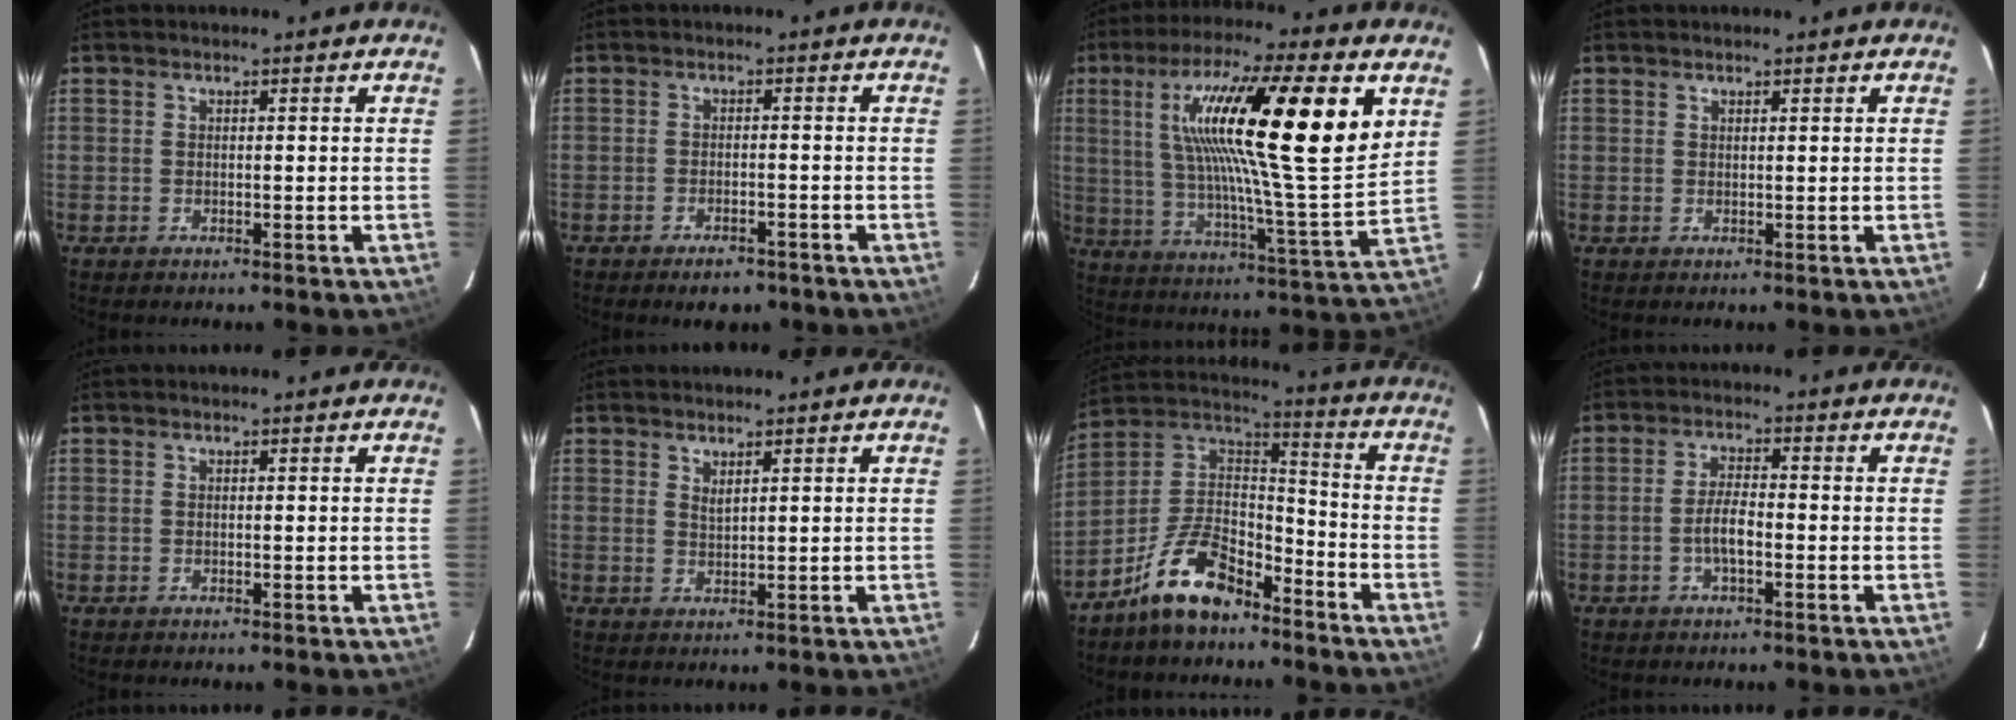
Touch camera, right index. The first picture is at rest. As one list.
[{"total": 4.4, "force": [-3.3, 2.1, 2.1], "torque": [-0.039, 0.002, -0.044]}, {"total": 25.6, "force": [9.8, 3.2, 23.4], "torque": [-0.389, 0.016, 0.163]}, {"total": 0.6, "force": [0.5, 0.3, 0.1], "torque": [-0.004, 0.001, 0.009]}, {"total": 0.0}, {"total": 1.5, "force": [1.2, 0.2, 0.9], "torque": [-0.016, -0.001, 0.021]}, {"total": 14.2, "force": [-9.7, 6.5, 7.9], "torque": [-0.173, 0.040, -0.177]}, {"total": 4.1, "force": [-1.5, 1.3, 3.6], "torque": [-0.074, 0.004, -0.028]}]